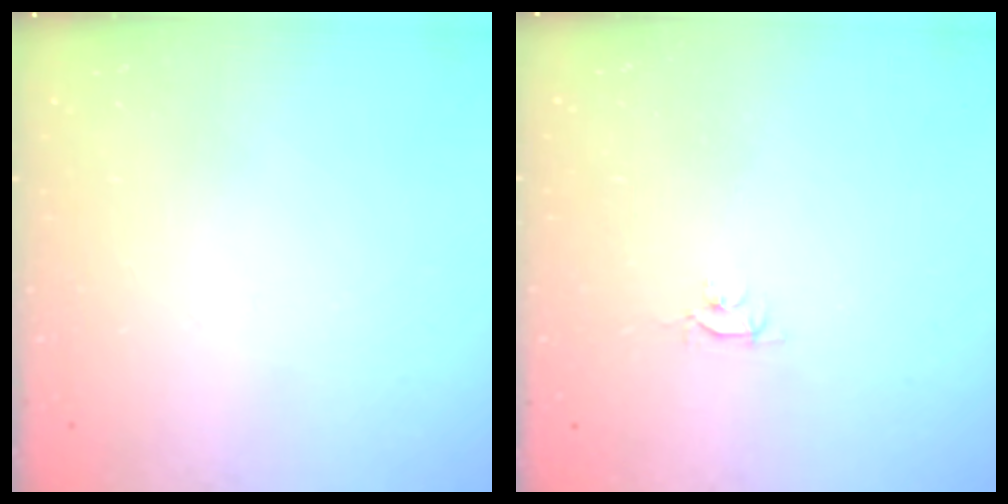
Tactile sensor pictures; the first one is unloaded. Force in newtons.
{"total": 2.6, "press": 2.6, "slide": 0.3}